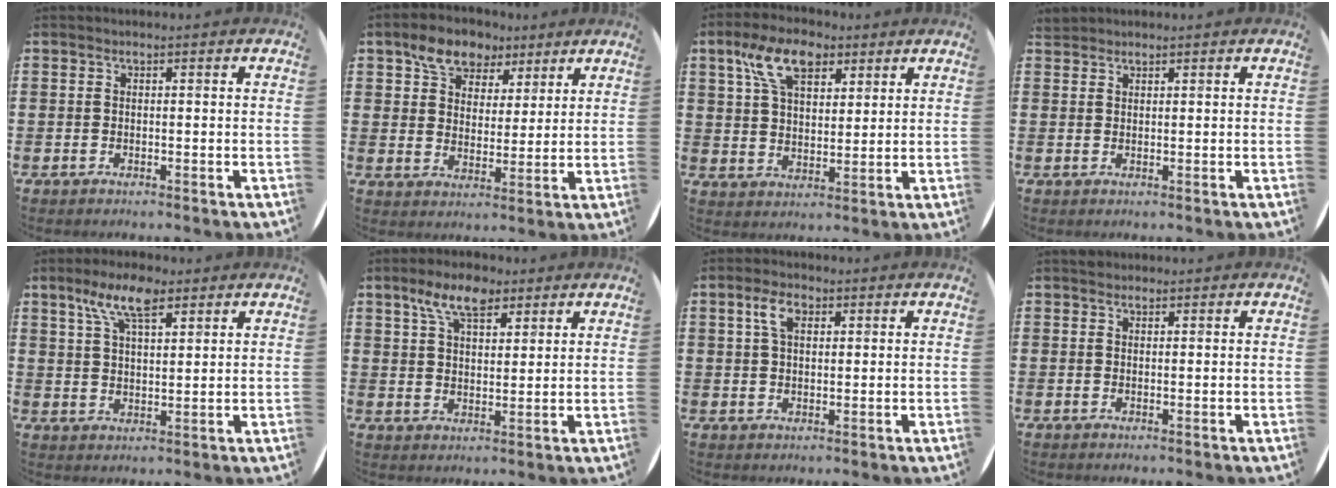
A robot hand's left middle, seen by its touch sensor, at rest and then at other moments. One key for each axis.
{"total": 6.8, "fx": 5.2, "fy": 4.1, "fz": 1.6, "tx": -0.042, "ty": -0.004, "tz": 0.093}
{"total": 8.7, "fx": 5.2, "fy": 4.7, "fz": 5.1, "tx": -0.104, "ty": 0.005, "tz": 0.094}
{"total": 1.1, "fx": 1.1, "fy": 0.2, "fz": -0.1, "tx": 0.000, "ty": 0.001, "tz": 0.022}
{"total": 7.6, "fx": 5.0, "fy": 2.8, "fz": 5.0, "tx": -0.094, "ty": -0.003, "tz": 0.085}
{"total": 7.1, "fx": 4.7, "fy": 3.2, "fz": 4.2, "tx": -0.079, "ty": -0.001, "tz": 0.082}
{"total": 4.0, "fx": 2.1, "fy": 2.2, "fz": 2.6, "tx": -0.050, "ty": 0.006, "tz": 0.035}
{"total": 0.9, "fx": 0.8, "fy": 0.4, "fz": -0.1, "tx": 0.000, "ty": 0.003, "tz": 0.017}